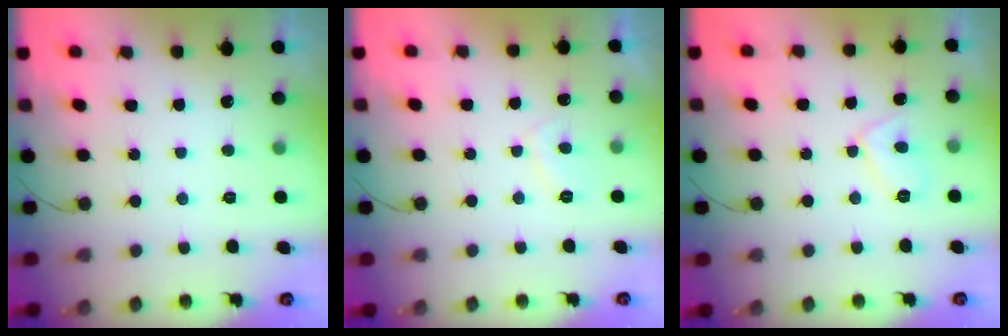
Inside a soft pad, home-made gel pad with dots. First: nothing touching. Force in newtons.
{"total": 2.5, "press": 2.3, "slide": 0.8}
{"total": 6.1, "press": 6.1, "slide": 0.5}